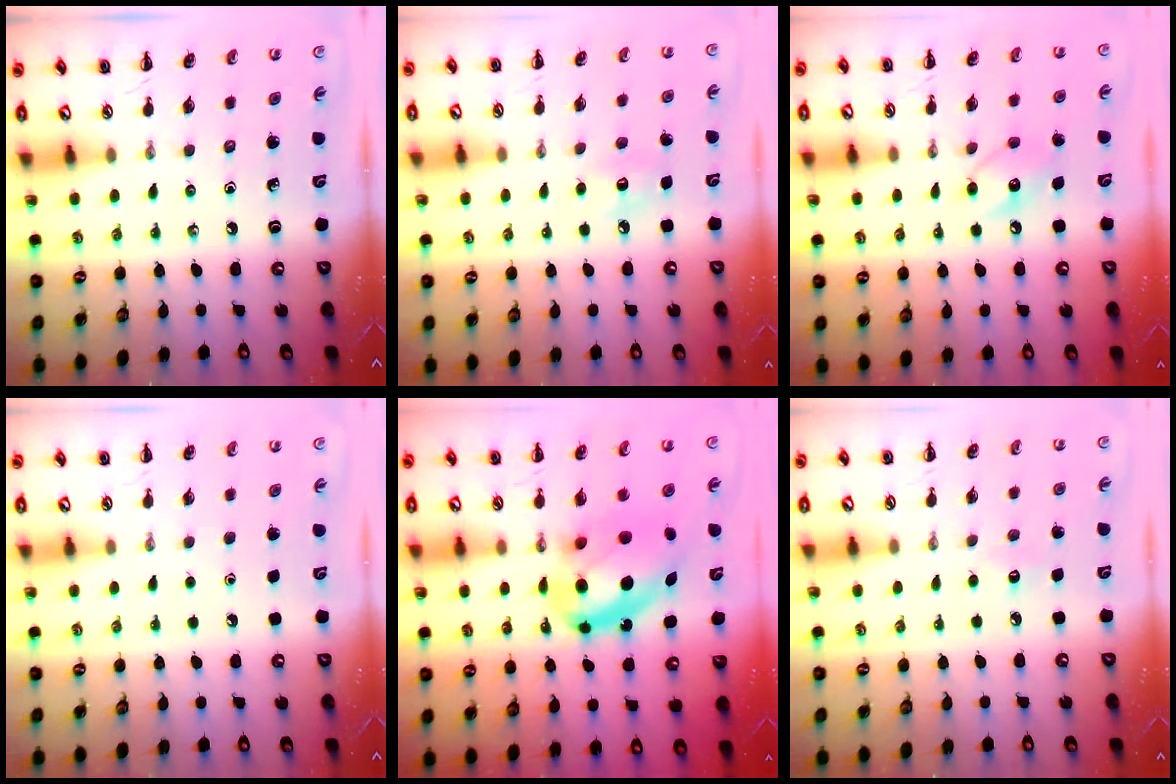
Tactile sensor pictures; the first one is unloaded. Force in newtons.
{"total": 6.8, "press": 6.7, "slide": 1.4}
{"total": 8.1, "press": 8.0, "slide": 0.8}
{"total": 1.6, "press": 1.6, "slide": 0.1}
{"total": 13.4, "press": 13.0, "slide": 3.2}
{"total": 5.2, "press": 5.0, "slide": 1.3}